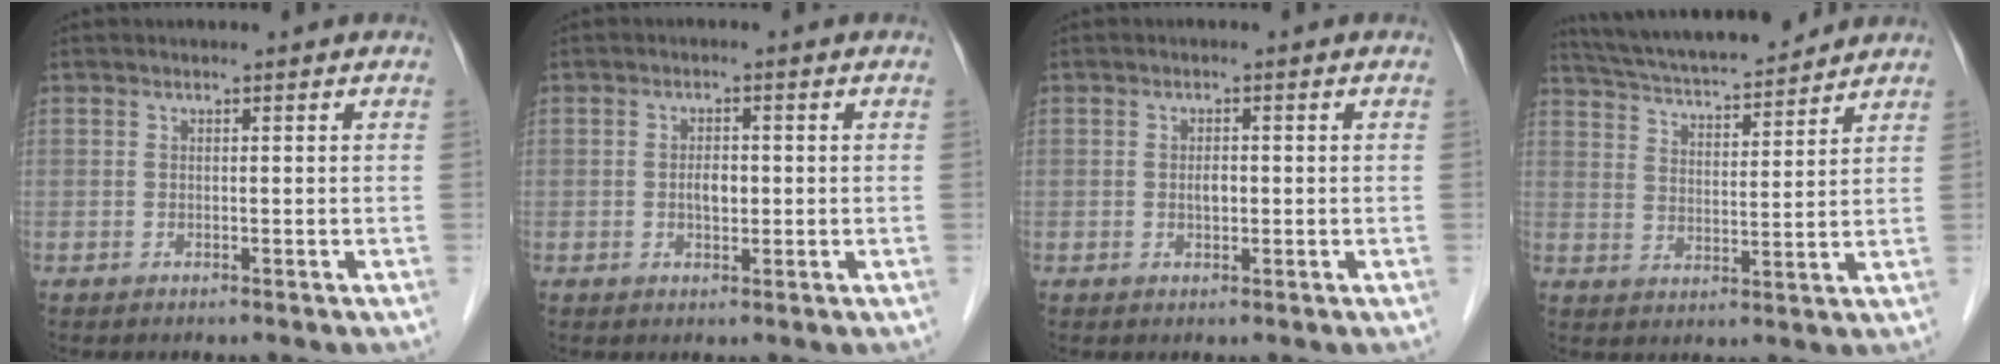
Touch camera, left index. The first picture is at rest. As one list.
[{"total": 2.4, "force": [-0.2, 1.2, 2.0], "torque": [-0.037, 0.001, -0.003]}, {"total": 1.6, "force": [-0.1, 0.8, 1.3], "torque": [-0.024, 0.000, -0.002]}, {"total": 15.3, "force": [13.9, 1.6, 6.2], "torque": [-0.115, 0.016, 0.228]}]